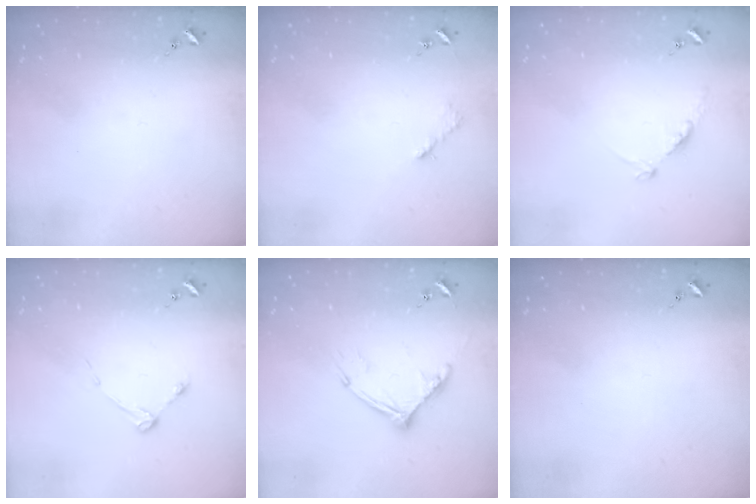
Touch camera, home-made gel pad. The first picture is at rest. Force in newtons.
{"total": 2.6, "press": 2.6, "slide": 0.4}
{"total": 8.3, "press": 8.2, "slide": 0.9}
{"total": 3.7, "press": 3.7, "slide": 0.5}
{"total": 12.8, "press": 12.7, "slide": 1.2}
{"total": 0.0}